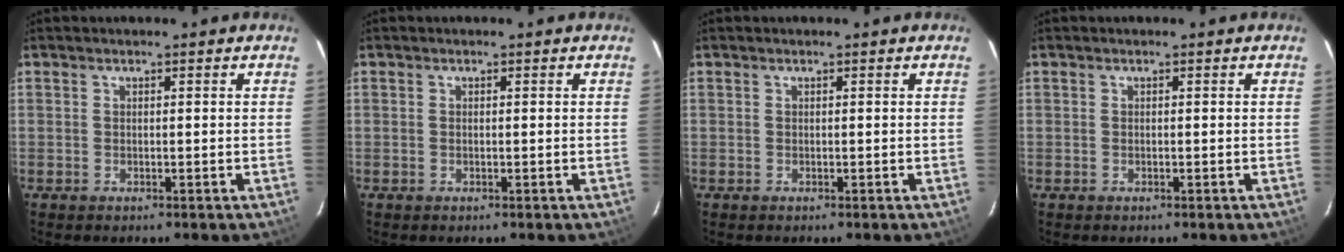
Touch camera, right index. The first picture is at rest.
{"total": 0.0}
{"total": 0.0}
{"total": 0.0}